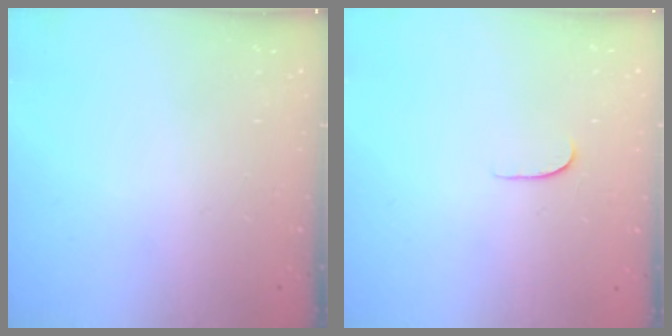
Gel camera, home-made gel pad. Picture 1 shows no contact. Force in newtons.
{"total": 4.3, "press": 4.3, "slide": 0.2}